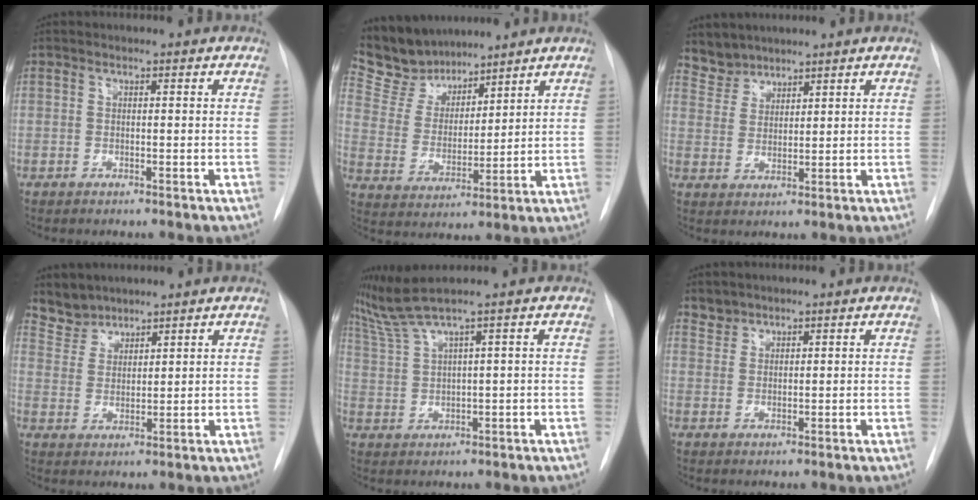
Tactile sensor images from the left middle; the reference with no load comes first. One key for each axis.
{"total": 9.4, "fx": 8.7, "fy": 3.3, "fz": 1.0, "tx": -0.032, "ty": 0.014, "tz": 0.181}
{"total": 3.9, "fx": 3.6, "fy": 1.3, "fz": -0.6, "tx": 0.017, "ty": 0.007, "tz": 0.075}
{"total": 4.5, "fx": 4.2, "fy": 1.6, "fz": -0.4, "tx": 0.011, "ty": 0.009, "tz": 0.090}
{"total": 3.0, "fx": 2.1, "fy": -0.3, "fz": 2.2, "tx": -0.061, "ty": 0.023, "tz": 0.051}
{"total": 2.0, "fx": 1.8, "fy": 0.8, "fz": -0.4, "tx": 0.012, "ty": 0.007, "tz": 0.032}